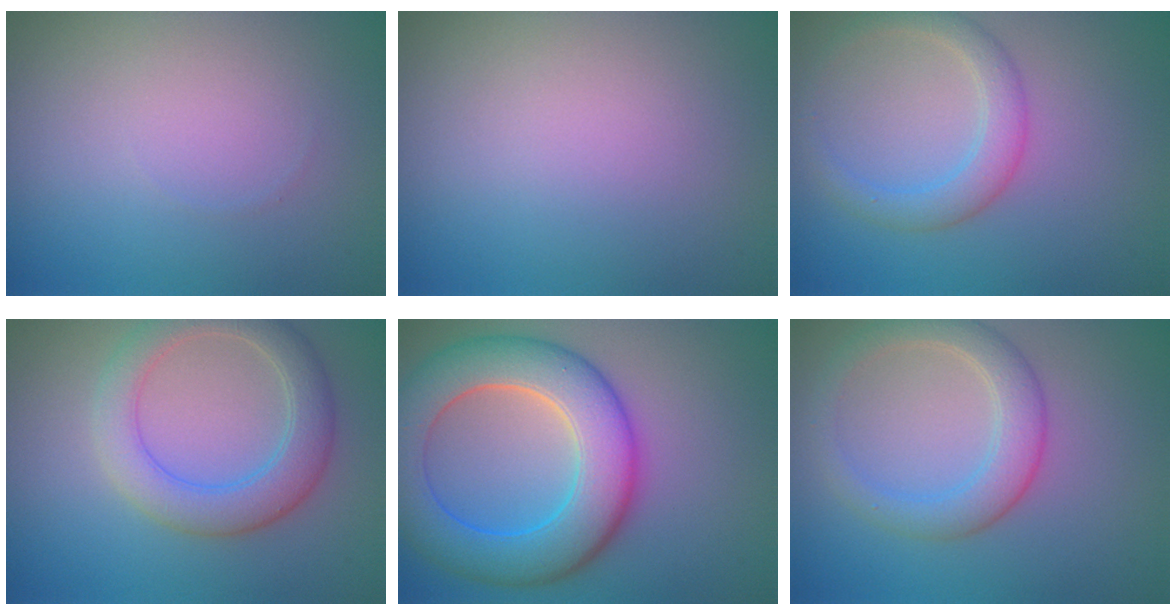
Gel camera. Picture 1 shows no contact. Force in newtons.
{"total": 0.0}
{"total": 2.8, "press": 2.8, "slide": 0.2}
{"total": 4.7, "press": 4.6, "slide": 0.4}
{"total": 9.1, "press": 9.1, "slide": 0.2}
{"total": 3.6, "press": 3.6, "slide": 0.2}